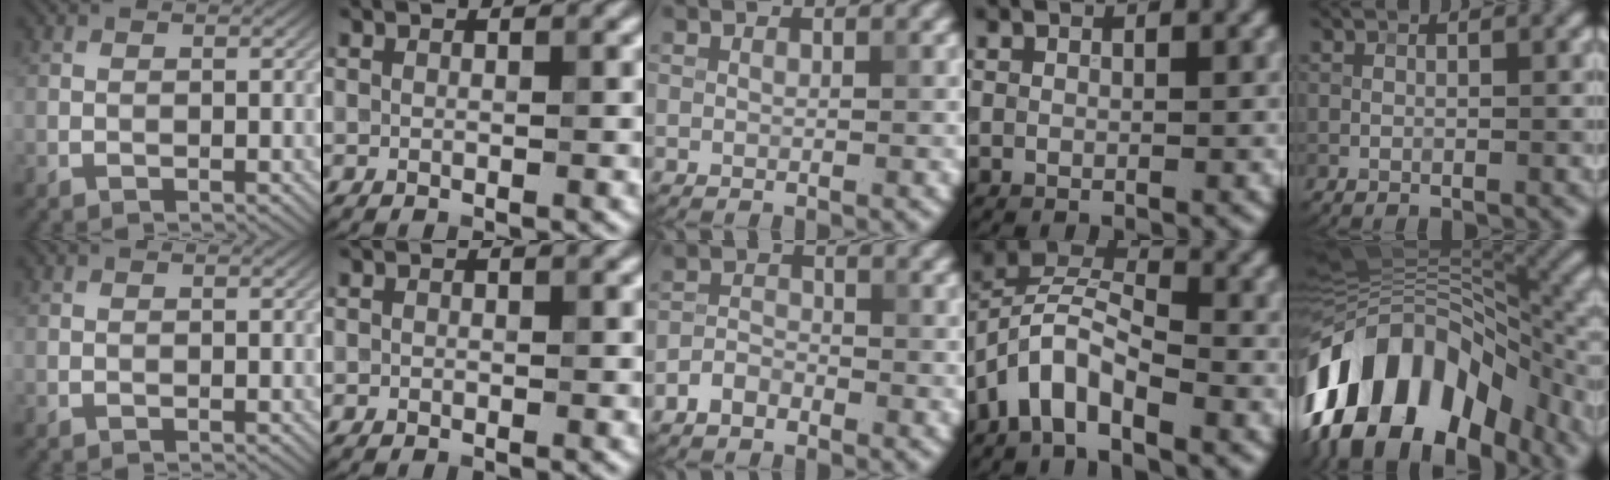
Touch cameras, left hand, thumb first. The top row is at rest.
{"middle": {"total": 1.9, "force": [-1.4, 1.1, 0.8], "torque": [-0.011, 0.006, -0.031]}, "ring": {"total": 5.0, "force": [-3.2, 2.2, 3.3], "torque": [-0.057, 0.010, -0.071]}, "little": {"total": 16.8, "force": [-7.0, 9.5, 12.0], "torque": [-0.219, 0.035, -0.139]}}